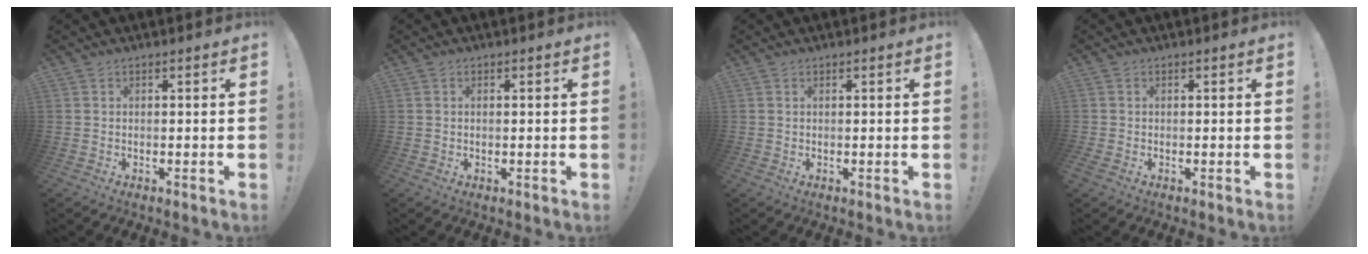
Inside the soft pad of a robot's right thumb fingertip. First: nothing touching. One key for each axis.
{"total": 0.7, "fx": 0.2, "fy": 0.4, "fz": 0.6, "tx": -0.015, "ty": 0.002, "tz": 0.004}
{"total": 0.0}
{"total": 0.9, "fx": -0.5, "fy": 0.6, "fz": 0.5, "tx": -0.014, "ty": 0.004, "tz": -0.007}